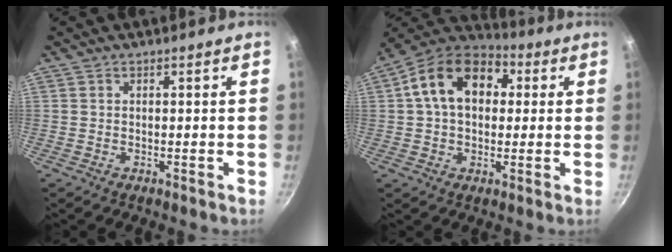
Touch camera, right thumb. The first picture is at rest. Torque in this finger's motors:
{"motor_torque": [0.57, 3.21, 1.46, -0.21, 0.14]}